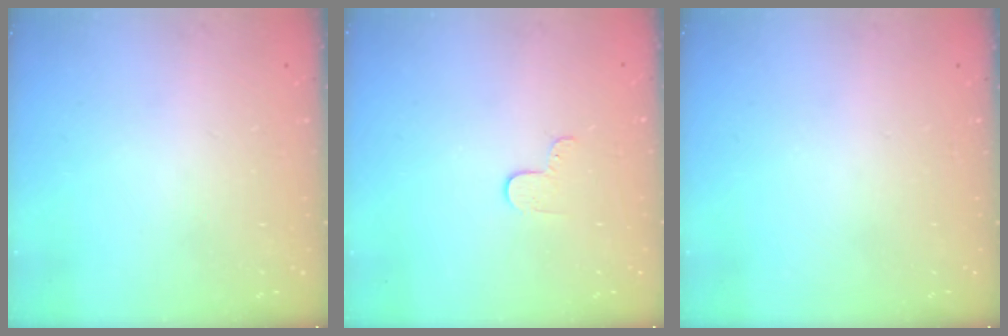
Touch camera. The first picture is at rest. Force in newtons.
{"total": 3.7, "press": 3.7, "slide": 0.5}
{"total": 0.0}